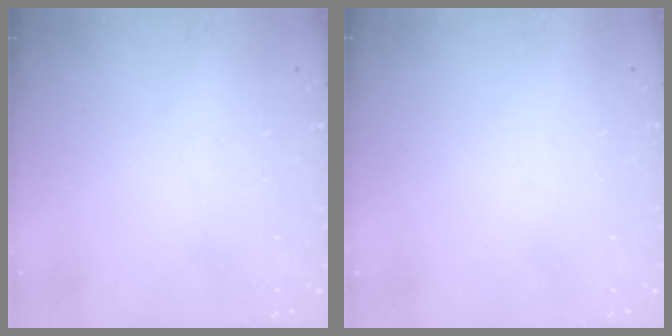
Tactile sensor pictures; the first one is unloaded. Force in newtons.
{"total": 1.5, "press": 1.5, "slide": 0.1}